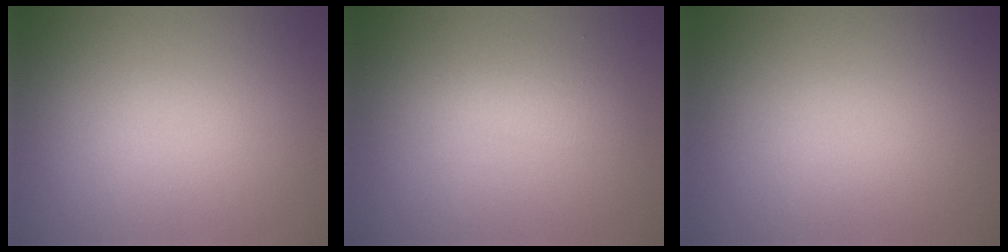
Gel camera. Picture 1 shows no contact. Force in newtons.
{"total": 1.8, "press": 1.8, "slide": 0.1}
{"total": 0.0}